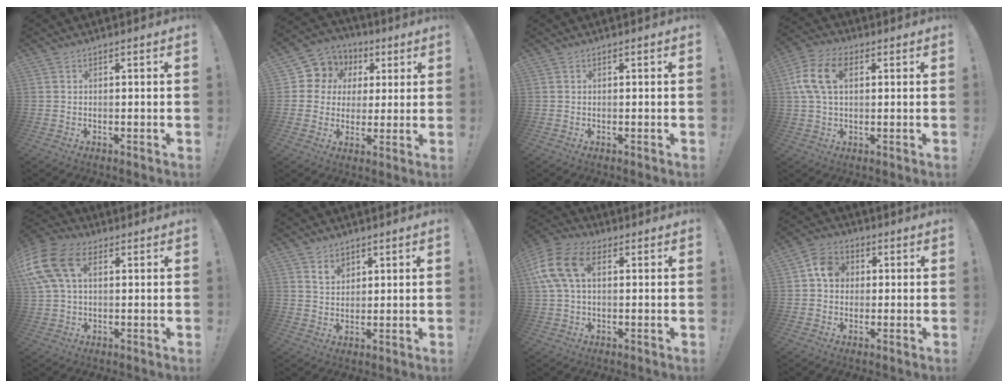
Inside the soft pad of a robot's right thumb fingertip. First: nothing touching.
{"total": 8.8, "force": [2.7, 8.1, 2.2], "torque": [-0.033, -0.020, 0.057]}
{"total": 0.0}
{"total": 11.7, "force": [2.6, 7.4, 8.8], "torque": [-0.184, 0.012, 0.049]}
{"total": 15.5, "force": [5.1, 9.8, 10.9], "torque": [-0.247, -0.009, 0.096]}
{"total": 4.9, "force": [3.4, 3.2, 1.7], "torque": [-0.024, -0.016, 0.061]}
{"total": 13.6, "force": [3.5, 8.6, 10.0], "torque": [-0.211, 0.005, 0.067]}
{"total": 7.6, "force": [1.3, 6.4, 3.9], "torque": [-0.053, 0.012, 0.026]}